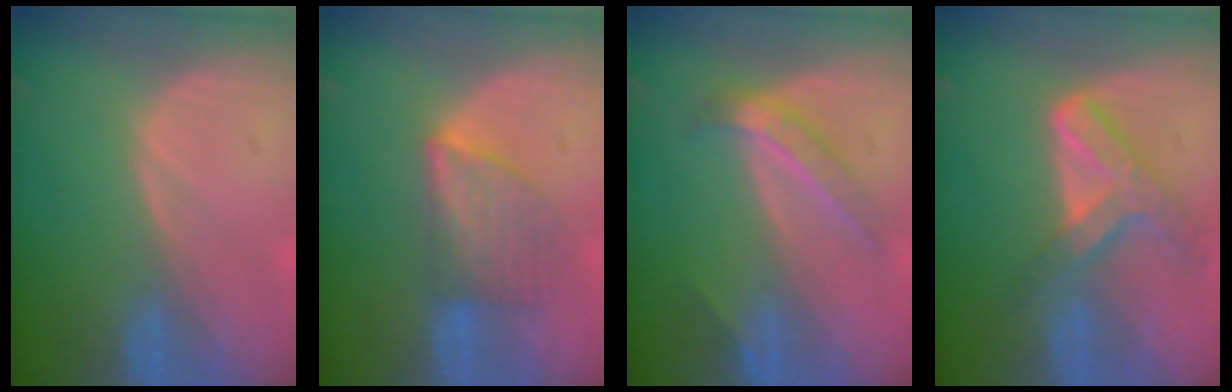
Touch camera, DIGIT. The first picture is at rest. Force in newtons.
{"total": 6.0, "press": 6.0, "slide": 1.0}
{"total": 4.5, "press": 4.3, "slide": 1.2}
{"total": 7.3, "press": 6.2, "slide": 3.8}